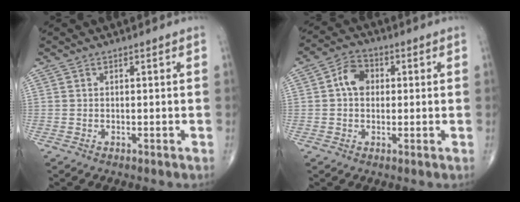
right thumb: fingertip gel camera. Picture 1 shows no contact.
{"total": 5.7, "force": [0.7, 4.4, 3.6], "torque": [-0.051, 0.015, 0.003]}